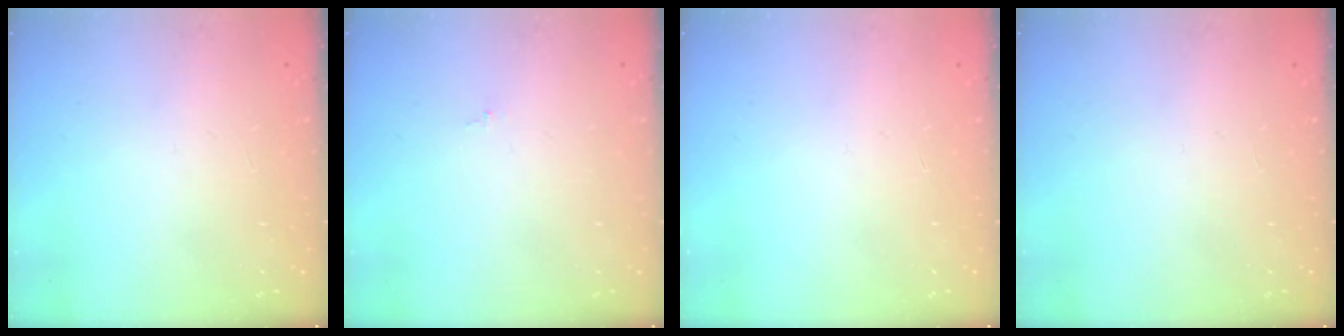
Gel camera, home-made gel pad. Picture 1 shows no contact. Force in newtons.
{"total": 0.0}
{"total": 0.0}
{"total": 0.0}